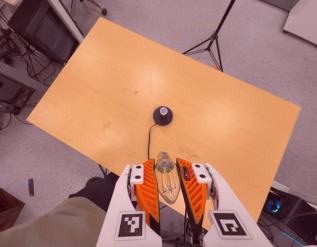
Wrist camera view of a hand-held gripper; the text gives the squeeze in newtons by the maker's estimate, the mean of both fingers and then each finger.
{"total": 20.6, "left": 21.7, "right": 19.4}